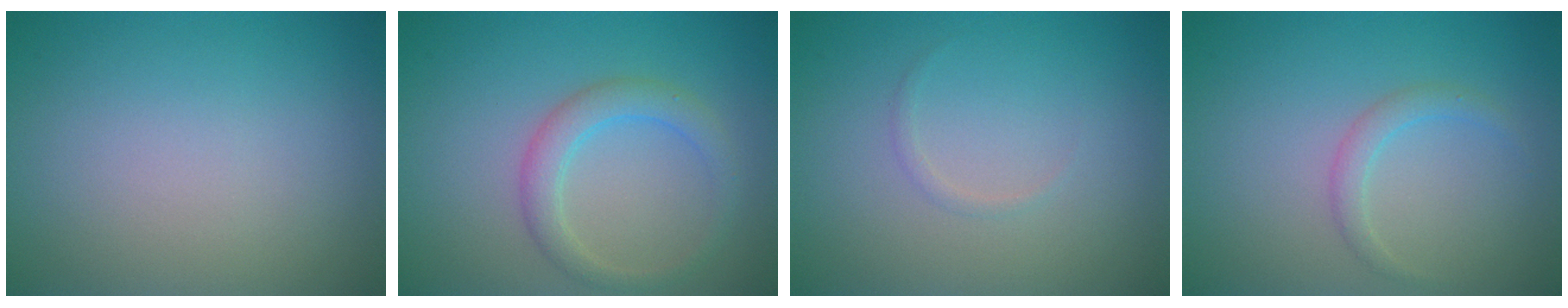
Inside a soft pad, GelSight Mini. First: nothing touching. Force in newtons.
{"total": 2.8, "press": 2.8, "slide": 0.1}
{"total": 0.5, "press": 0.5, "slide": 0.0}
{"total": 1.4, "press": 1.4, "slide": 0.1}